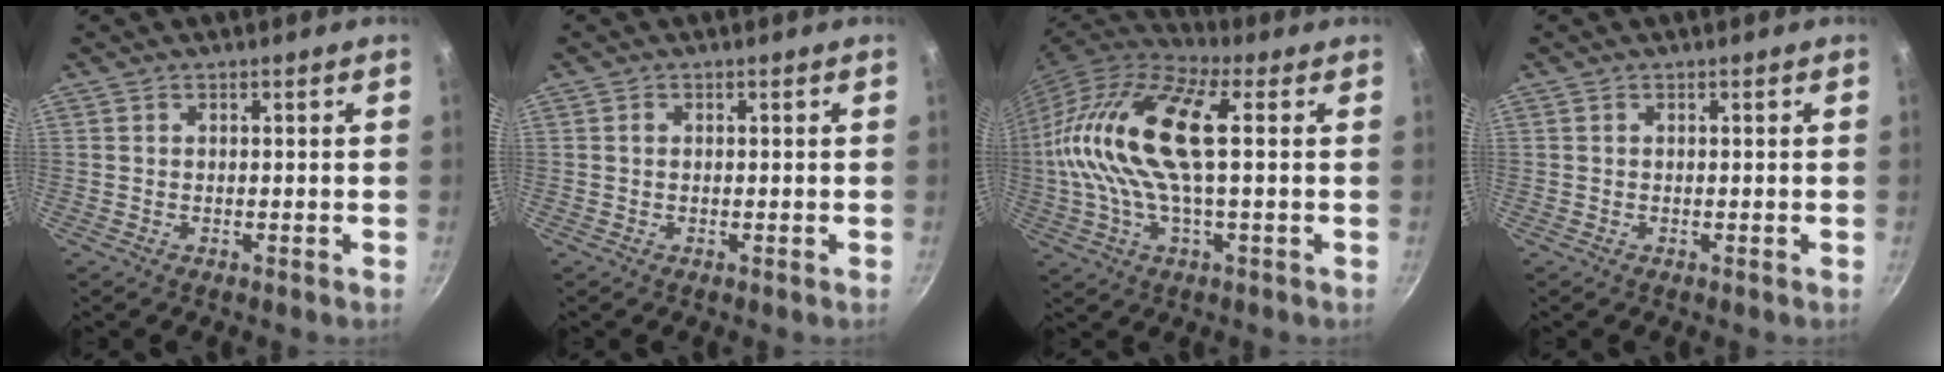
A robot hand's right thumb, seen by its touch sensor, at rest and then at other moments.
{"total": 0.6, "force": [0.1, 0.6, 0.3], "torque": [-0.005, 0.004, 0.002]}
{"total": 20.4, "force": [2.6, 7.6, 18.7], "torque": [-0.376, 0.024, 0.033]}
{"total": 0.0}